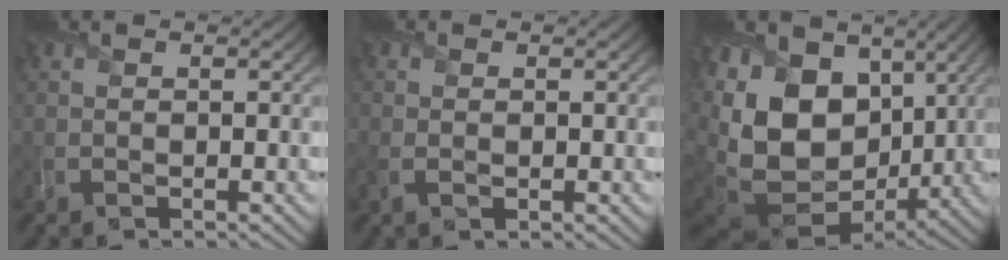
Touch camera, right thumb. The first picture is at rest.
{"total": 1.9, "force": [-0.5, 1.3, 1.3], "torque": [-0.035, -0.008, -0.008]}
{"total": 19.0, "force": [1.8, 13.3, 13.4], "torque": [-0.294, -0.002, 0.063]}